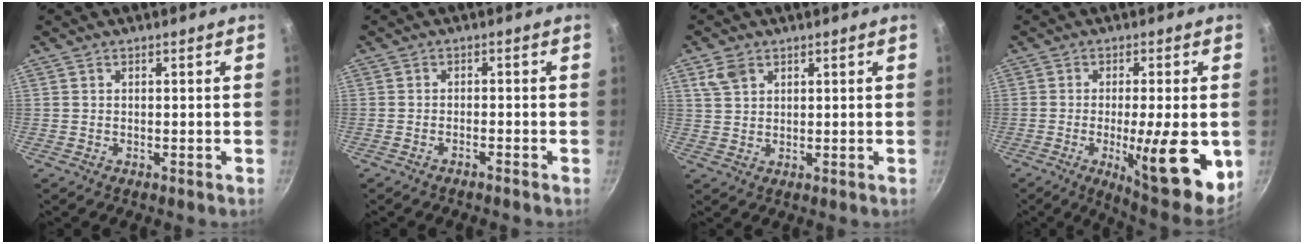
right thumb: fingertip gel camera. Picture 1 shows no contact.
{"total": 1.3, "force": [-1.2, 0.1, 0.6], "torque": [-0.018, 0.013, -0.018]}
{"total": 4.1, "force": [2.2, 2.7, 2.1], "torque": [-0.032, -0.001, 0.047]}
{"total": 16.5, "force": [-3.2, 4.0, 15.7], "torque": [-0.204, -0.002, -0.039]}